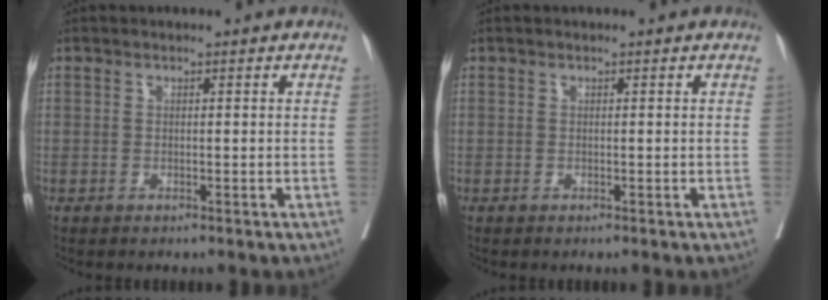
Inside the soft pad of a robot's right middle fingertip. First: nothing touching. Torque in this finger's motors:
{"motor_torque": [0.13, 0.09, 0.06, 0.01]}